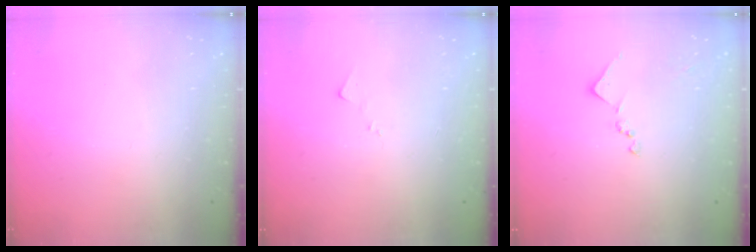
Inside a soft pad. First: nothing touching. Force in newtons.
{"total": 5.3, "press": 5.3, "slide": 0.6}
{"total": 9.2, "press": 9.2, "slide": 0.4}